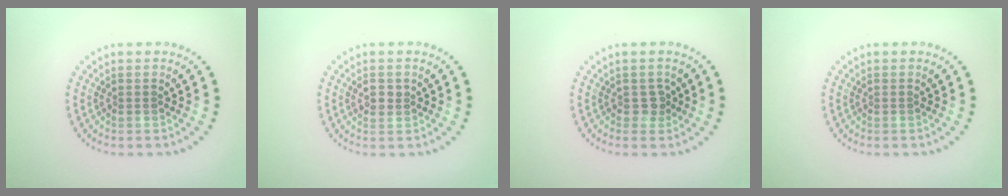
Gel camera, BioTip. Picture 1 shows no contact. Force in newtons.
{"total": 1.0, "press": 1.0, "slide": 0.1}
{"total": 1.1, "press": 0.9, "slide": 0.6}
{"total": 0.0}